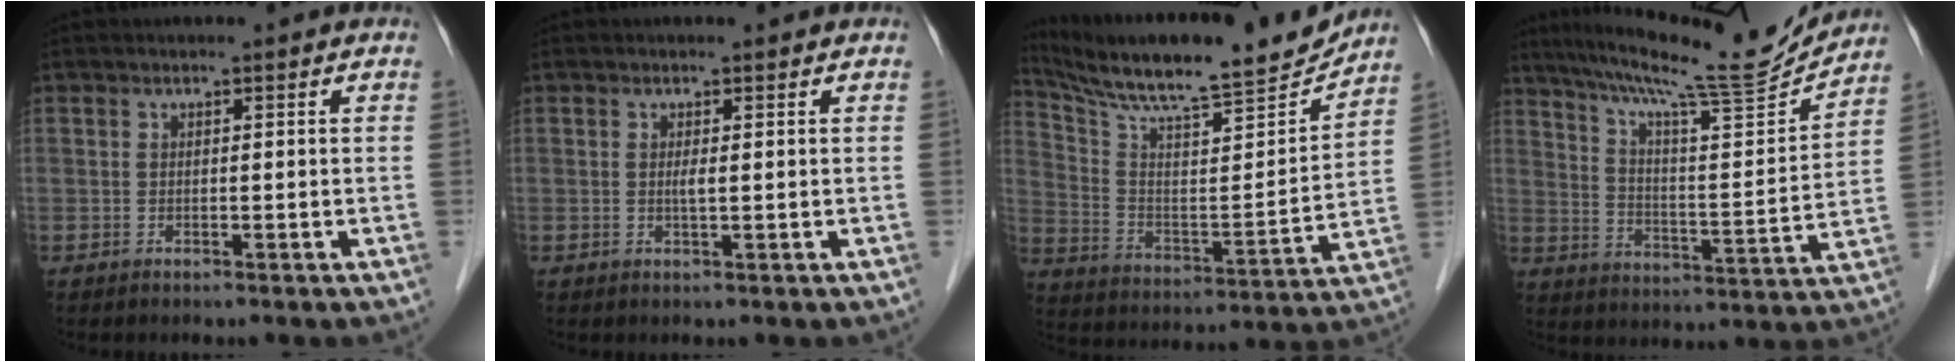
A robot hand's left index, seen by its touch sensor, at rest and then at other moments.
{"total": 1.0, "force": [-0.2, 0.0, 1.0], "torque": [-0.023, -0.005, -0.005]}
{"total": 20.5, "force": [18.5, 1.4, 8.6], "torque": [-0.158, -0.022, 0.291]}
{"total": 17.8, "force": [16.2, -0.4, 7.6], "torque": [-0.128, -0.027, 0.243]}